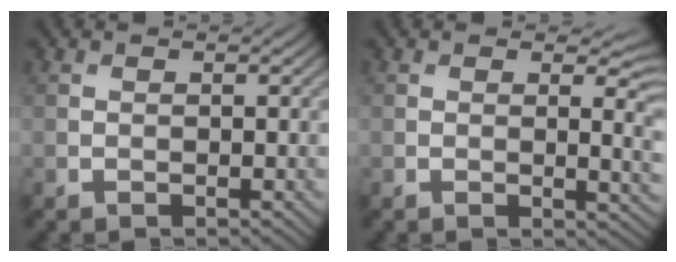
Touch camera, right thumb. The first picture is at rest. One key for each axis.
{"total": 3.9, "fx": 1.0, "fy": 1.4, "fz": 3.5, "tx": -0.047, "ty": -0.010, "tz": 0.015}